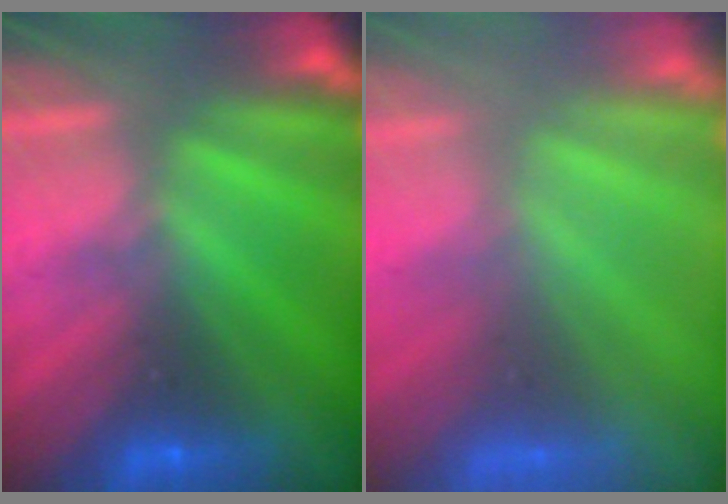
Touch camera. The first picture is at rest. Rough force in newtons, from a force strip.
{"total": 9.3}